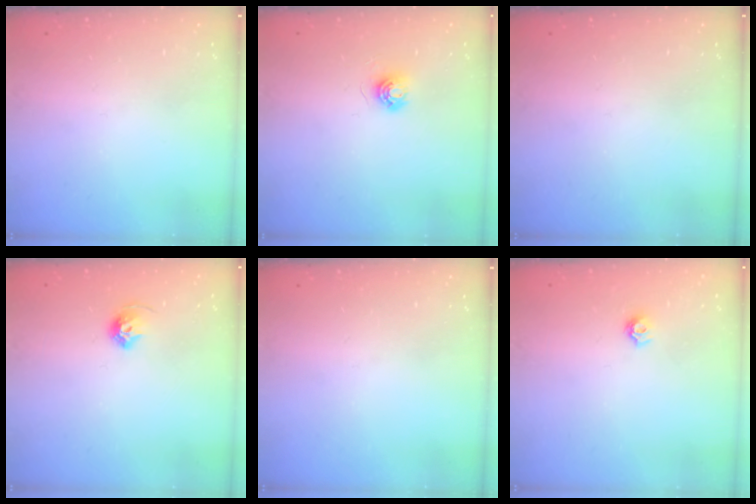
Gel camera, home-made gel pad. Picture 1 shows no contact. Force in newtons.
{"total": 5.6, "press": 5.6, "slide": 0.3}
{"total": 0.0}
{"total": 7.3, "press": 7.3, "slide": 0.8}
{"total": 0.0}
{"total": 5.7, "press": 5.7, "slide": 0.6}